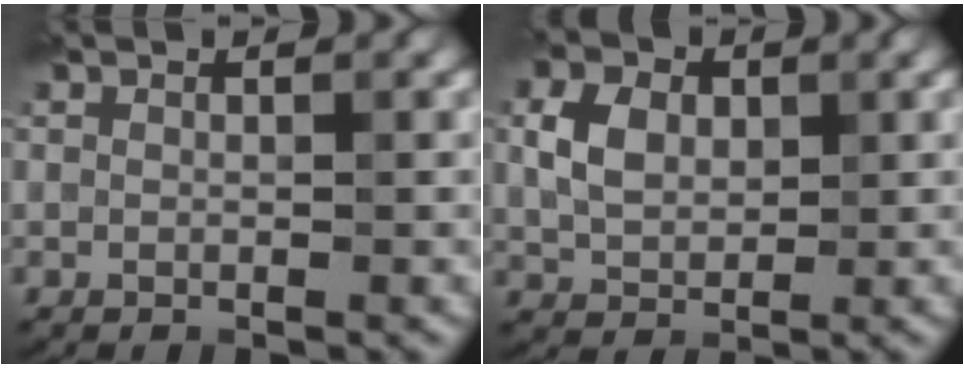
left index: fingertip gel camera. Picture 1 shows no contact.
{"total": 4.1, "force": [0.9, 3.0, 2.5], "torque": [-0.058, 0.004, 0.014]}